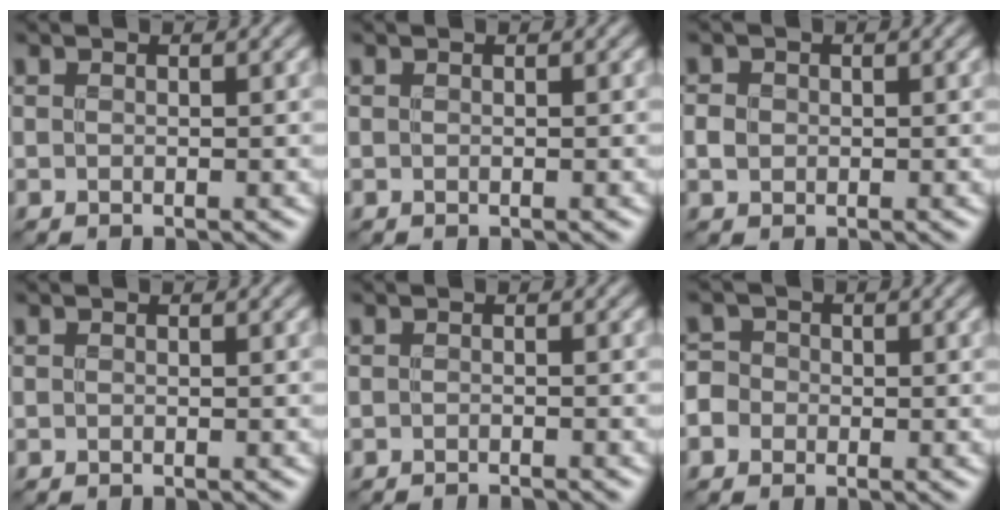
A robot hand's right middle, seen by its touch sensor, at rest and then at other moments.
{"total": 0.0}
{"total": 1.4, "force": [-0.1, 1.3, 0.6], "torque": [-0.011, -0.001, -0.006]}
{"total": 0.0}
{"total": 1.5, "force": [-1.3, 0.2, 0.6], "torque": [0.005, -0.002, -0.022]}
{"total": 3.0, "force": [-0.9, 2.7, 0.8], "torque": [-0.003, 0.010, -0.037]}